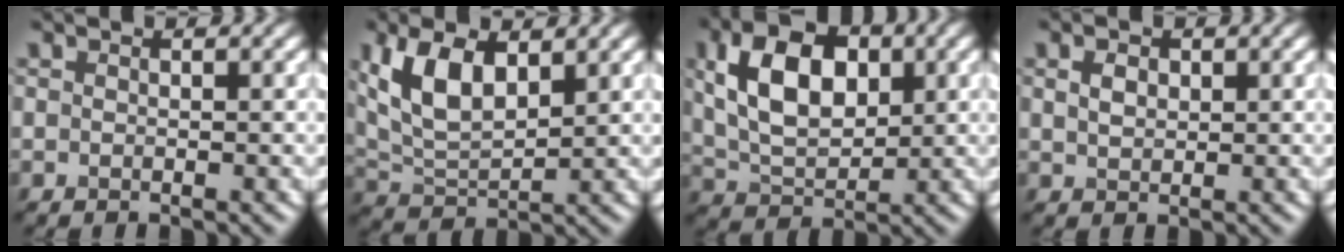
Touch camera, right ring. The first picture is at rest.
{"total": 7.2, "force": [2.8, 3.6, 5.6], "torque": [-0.123, 0.005, 0.054]}
{"total": 8.8, "force": [2.2, 5.3, 6.7], "torque": [-0.127, 0.013, 0.037]}
{"total": 1.7, "force": [0.6, 1.2, 1.1], "torque": [-0.021, 0.001, 0.011]}